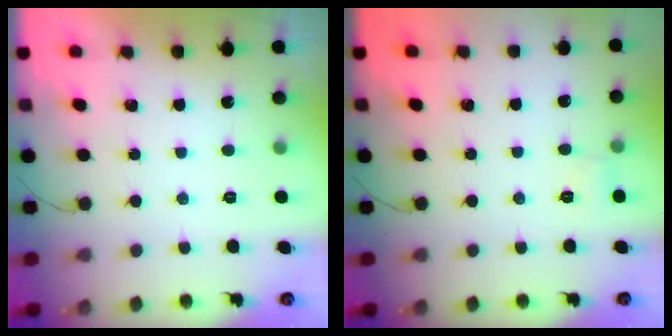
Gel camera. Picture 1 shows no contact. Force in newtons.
{"total": 4.3, "press": 4.1, "slide": 1.4}